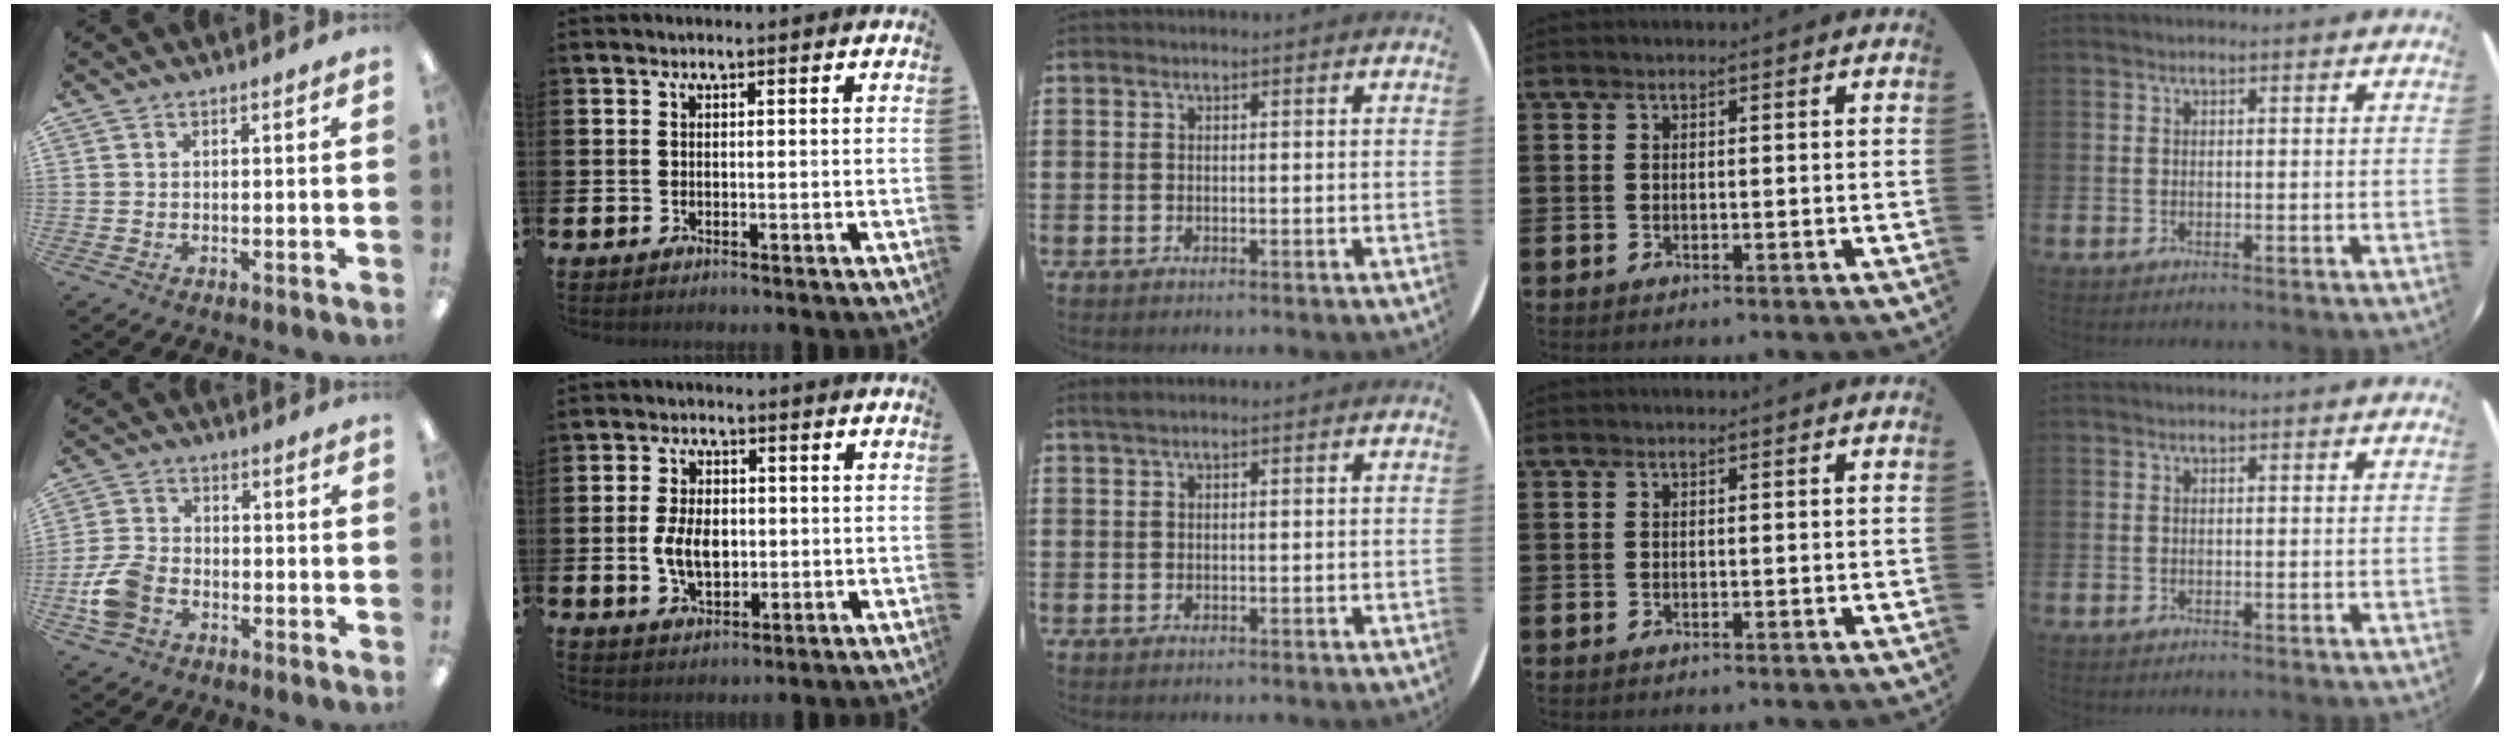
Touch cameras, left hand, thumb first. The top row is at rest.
{"thumb": {"total": 9.0, "force": [-3.7, 6.0, 5.4], "torque": [-0.121, 0.016, -0.070]}, "index": {"total": 5.6, "force": [-0.3, 3.5, 4.3], "torque": [-0.077, 0.004, -0.010]}, "middle": {"total": 0.6, "force": [0.4, 0.0, 0.4], "torque": [-0.008, 0.001, 0.008]}}